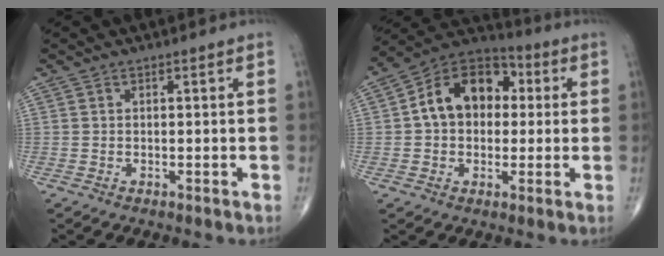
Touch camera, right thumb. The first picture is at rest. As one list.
[{"total": 14.4, "force": [1.9, 10.4, 9.8], "torque": [-0.128, 0.031, 0.018]}]